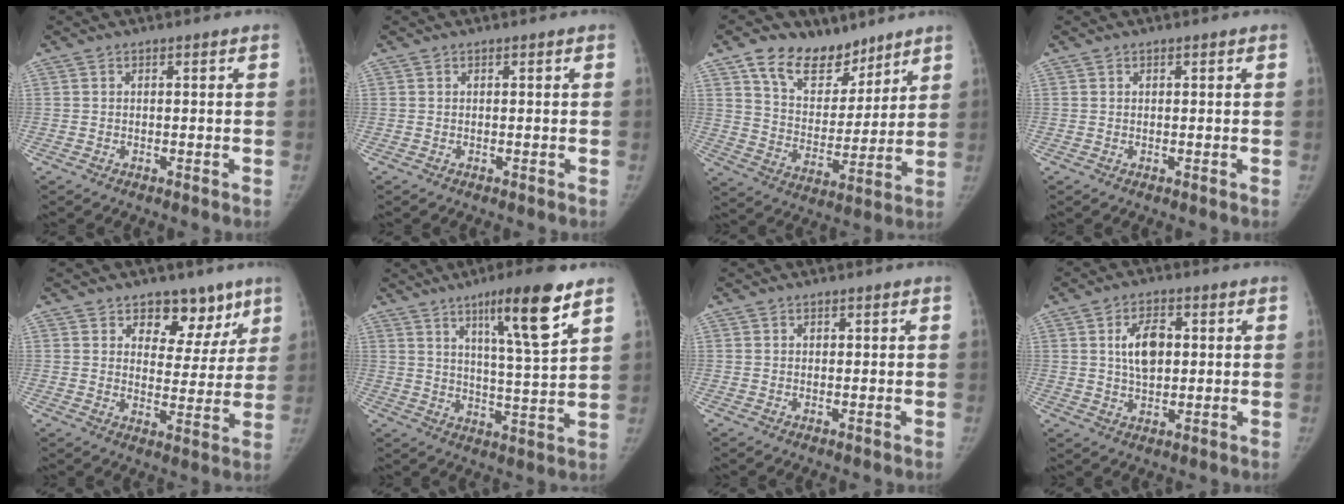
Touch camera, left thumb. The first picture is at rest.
{"total": 0.0}
{"total": 14.8, "force": [10.2, 9.1, 5.6], "torque": [-0.046, -0.059, 0.181]}
{"total": 0.0}
{"total": 10.3, "force": [6.6, 6.6, 4.4], "torque": [-0.005, -0.033, 0.095]}
{"total": 14.2, "force": [8.2, 1.6, 11.4], "torque": [-0.174, -0.045, 0.131]}
{"total": 0.6, "force": [0.2, 0.5, 0.1], "torque": [0.006, 0.000, 0.002]}
{"total": 7.5, "force": [1.4, 4.5, 5.8], "torque": [-0.081, -0.002, 0.024]}